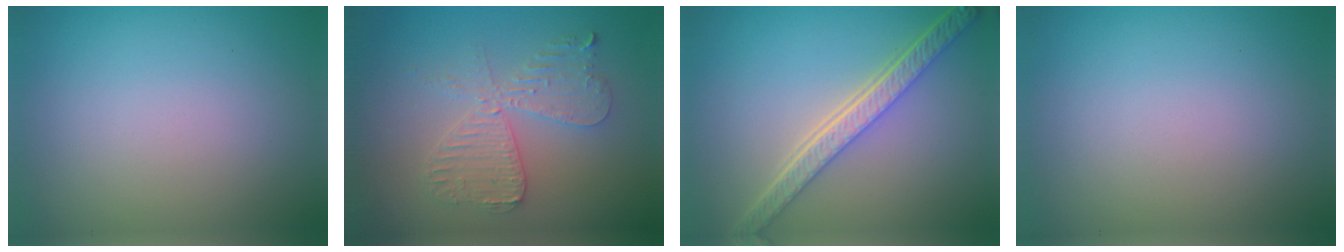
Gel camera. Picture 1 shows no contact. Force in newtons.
{"total": 4.2, "press": 3.6, "slide": 2.2}
{"total": 5.2, "press": 4.1, "slide": 3.3}
{"total": 0.0}